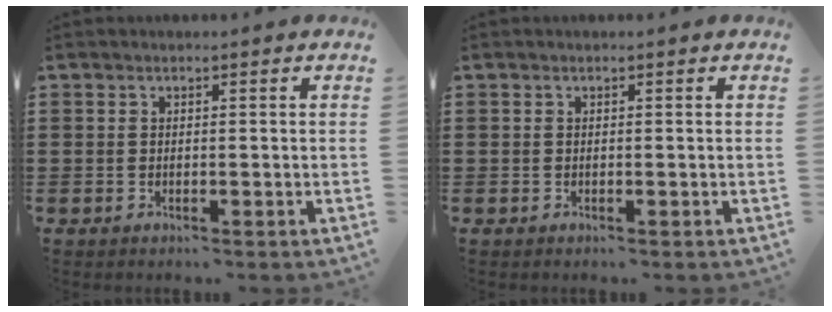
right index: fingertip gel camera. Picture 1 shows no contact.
{"total": 0.0}